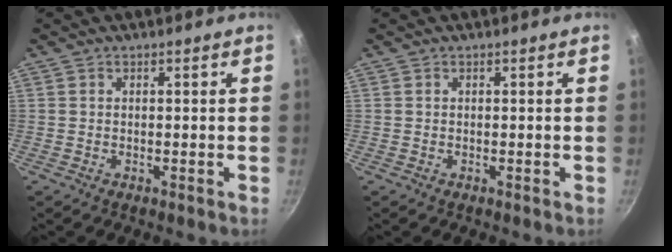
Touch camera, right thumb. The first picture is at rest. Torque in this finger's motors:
{"motor_torque": [-0.34, 0.34, 0.00, 0.00, 0.00]}